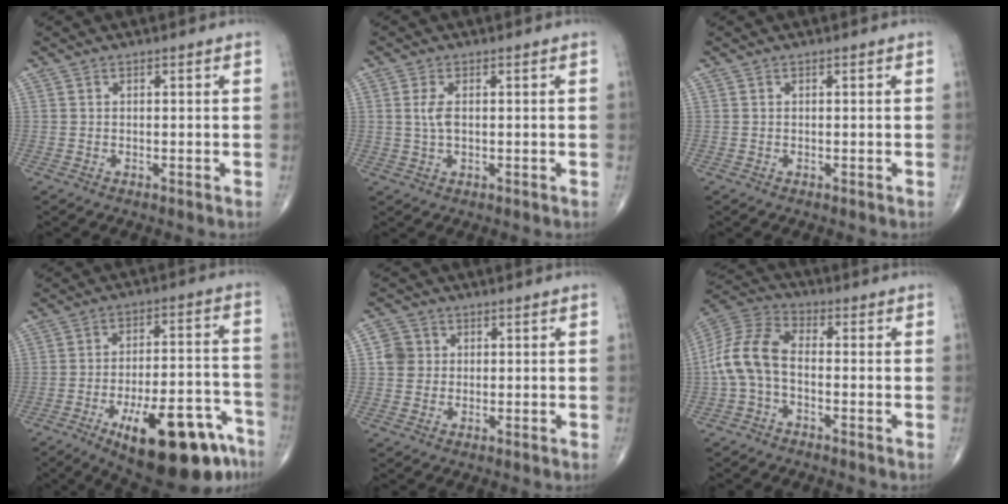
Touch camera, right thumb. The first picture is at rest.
{"total": 3.2, "force": [0.4, 1.6, 2.8], "torque": [-0.063, 0.001, 0.009]}
{"total": 0.0}
{"total": 22.6, "force": [-12.5, 8.2, 16.9], "torque": [-0.193, 0.073, -0.177]}
{"total": 4.2, "force": [0.5, 4.0, 1.2], "torque": [-0.003, 0.004, 0.004]}
{"total": 10.6, "force": [-1.7, 6.0, 8.6], "torque": [-0.183, 0.033, -0.045]}